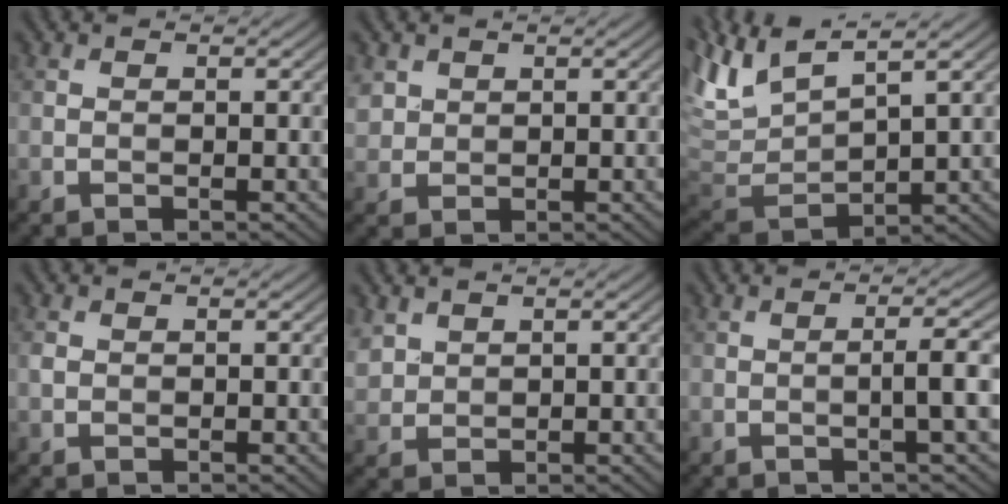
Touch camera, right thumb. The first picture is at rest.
{"total": 2.4, "force": [1.3, 2.0, 0.7], "torque": [-0.029, 0.000, 0.029]}
{"total": 9.0, "force": [5.7, 2.6, 6.5], "torque": [-0.163, 0.015, 0.116]}
{"total": 0.7, "force": [0.1, 0.5, 0.4], "torque": [-0.013, 0.001, 0.001]}
{"total": 2.6, "force": [1.7, 1.7, 1.0], "torque": [-0.035, 0.002, 0.040]}
{"total": 3.3, "force": [-0.4, 0.2, 3.3], "torque": [-0.055, 0.010, -0.015]}